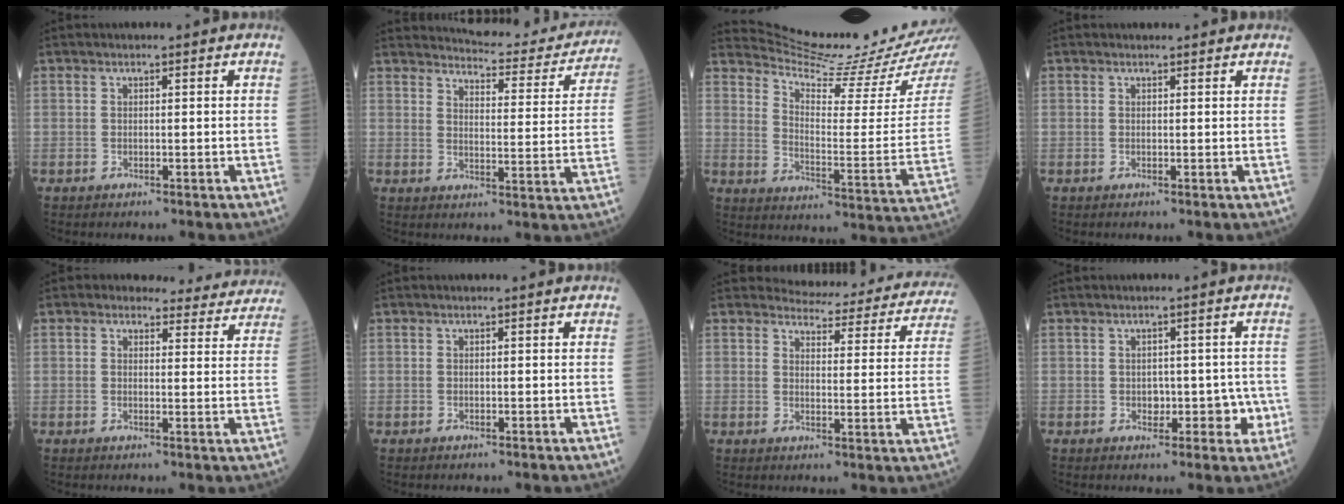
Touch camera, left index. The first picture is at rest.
{"total": 17.3, "force": [16.5, 3.4, 4.0], "torque": [-0.036, -0.043, 0.185]}
{"total": 17.3, "force": [16.5, -1.1, 5.0], "torque": [-0.093, -0.094, 0.231]}
{"total": 1.8, "force": [1.6, 0.4, 0.5], "torque": [-0.013, 0.017, 0.020]}
{"total": 10.0, "force": [9.3, 3.6, 0.8], "torque": [0.027, 0.005, 0.081]}
{"total": 0.0}
{"total": 16.8, "force": [16.1, 3.8, 2.6], "torque": [-0.005, -0.051, 0.163]}
{"total": 4.4, "force": [-1.0, 3.3, 2.7], "torque": [-0.021, 0.022, -0.007]}